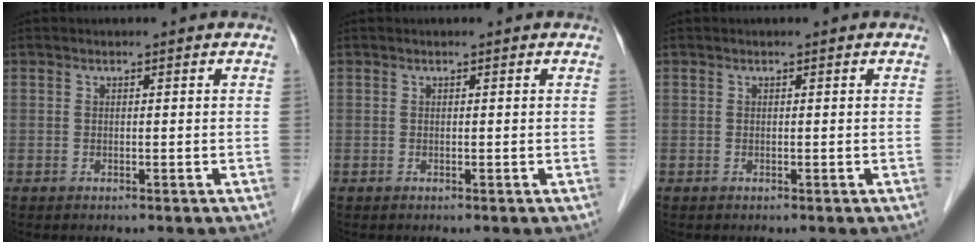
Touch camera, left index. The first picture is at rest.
{"total": 0.0}
{"total": 0.0}